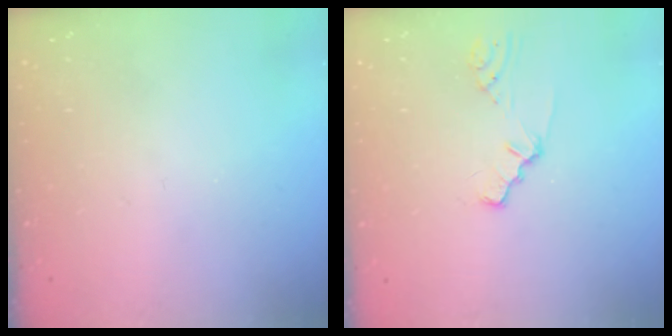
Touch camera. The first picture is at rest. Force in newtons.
{"total": 0.9, "press": 0.8, "slide": 0.3}